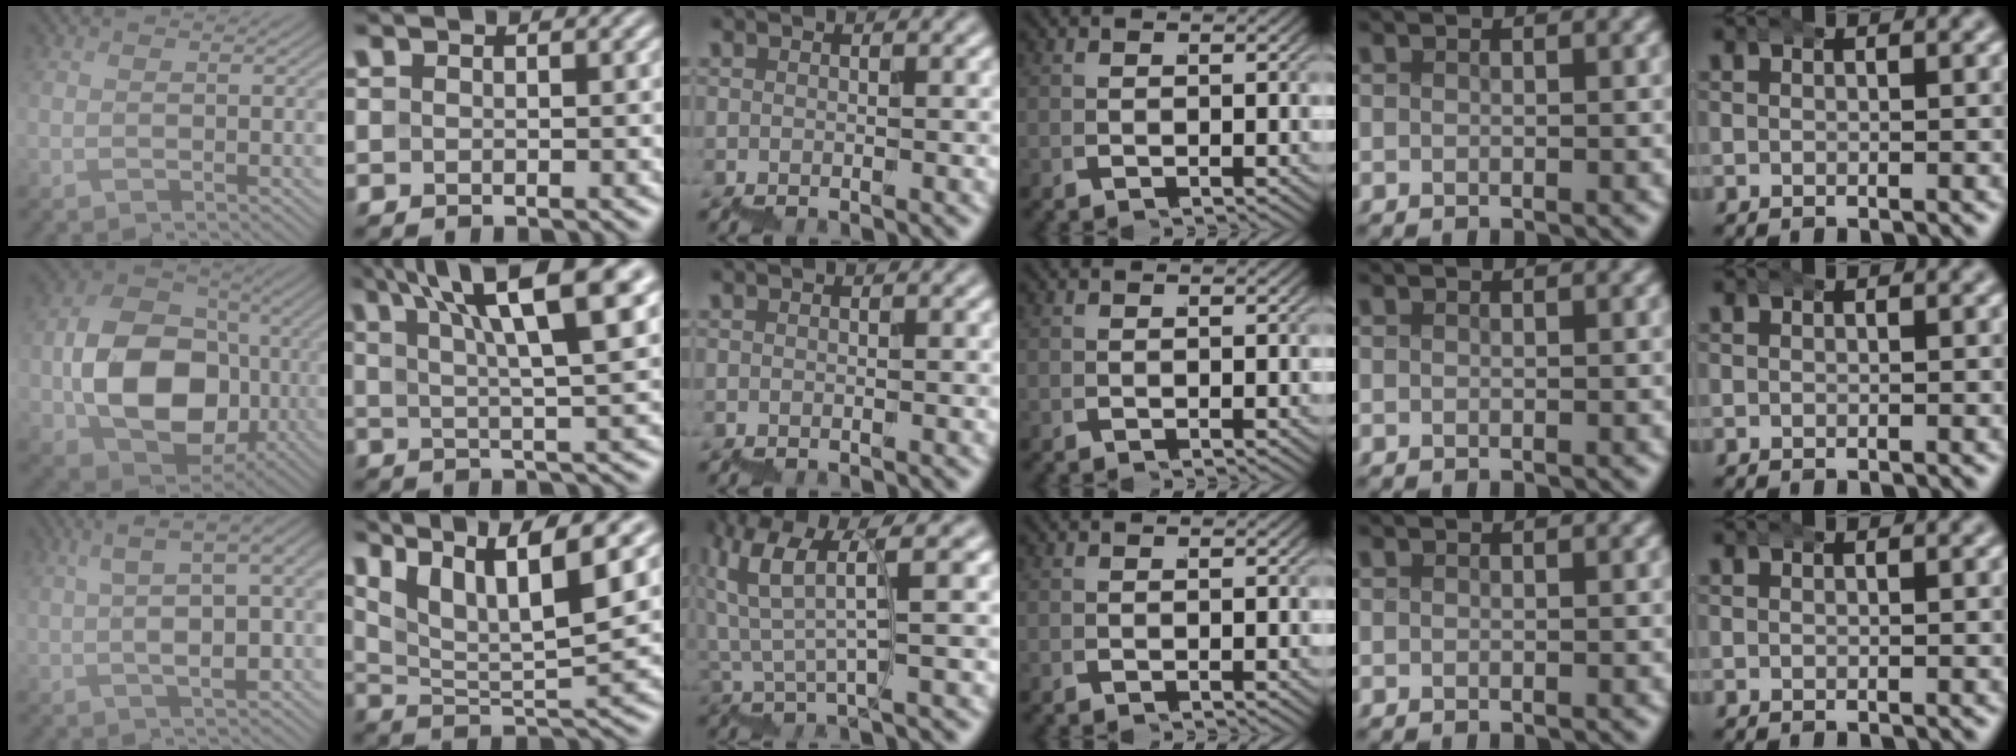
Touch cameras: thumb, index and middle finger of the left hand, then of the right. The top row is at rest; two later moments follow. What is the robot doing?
{"motion": "wrap", "object": "bubble wrap"}